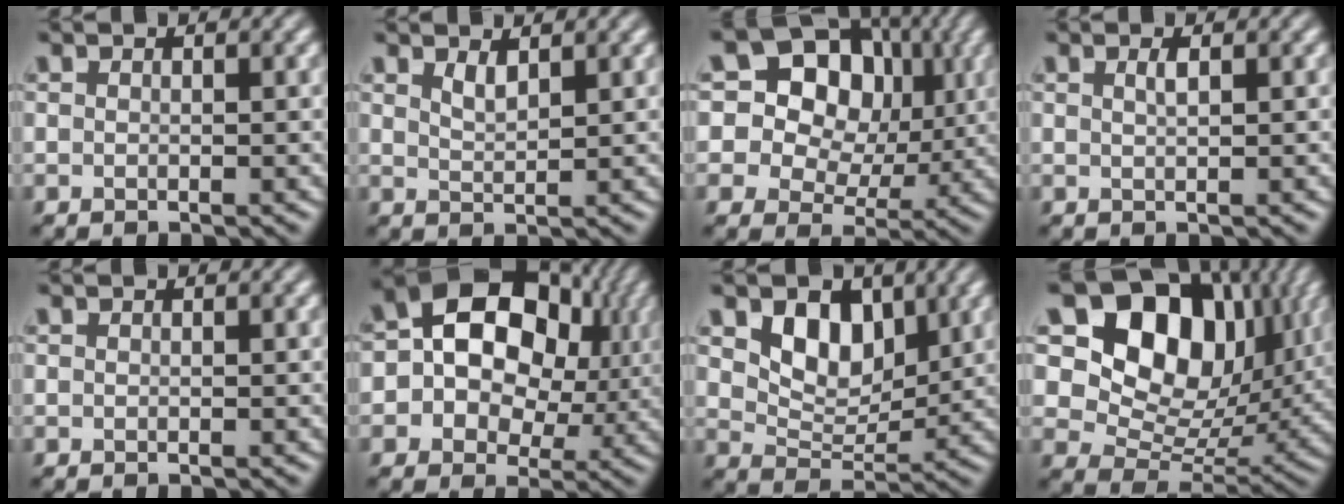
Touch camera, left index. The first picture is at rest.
{"total": 1.5, "force": [1.1, 0.4, 0.9], "torque": [-0.019, -0.003, 0.024]}
{"total": 14.9, "force": [5.3, 11.9, 7.3], "torque": [-0.140, 0.048, 0.082]}
{"total": 1.1, "force": [0.5, 0.3, 0.9], "torque": [-0.014, 0.004, 0.006]}
{"total": 0.0}
{"total": 13.4, "force": [2.7, 9.8, 8.7], "torque": [-0.131, 0.030, 0.032]}
{"total": 5.1, "force": [2.4, 3.4, 2.9], "torque": [-0.061, -0.013, 0.038]}
{"total": 14.6, "force": [5.4, 10.1, 9.0], "torque": [-0.148, 0.013, 0.095]}